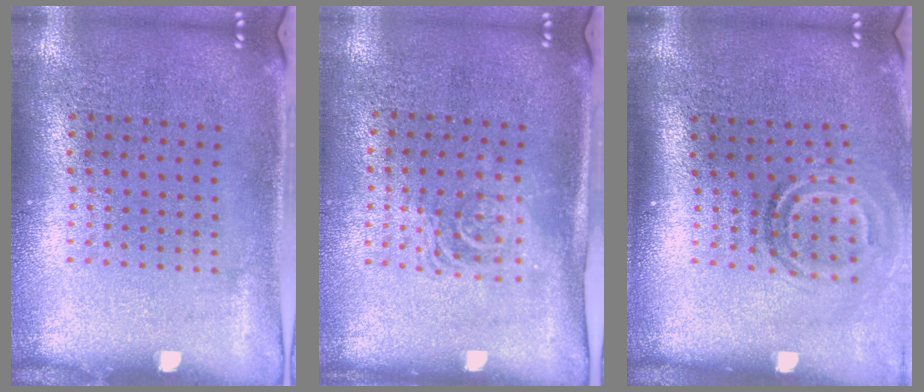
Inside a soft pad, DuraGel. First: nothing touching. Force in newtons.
{"total": 1.6, "press": 1.3, "slide": 0.9}
{"total": 1.8, "press": 1.2, "slide": 1.4}